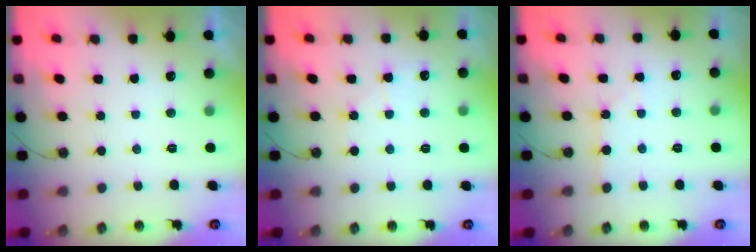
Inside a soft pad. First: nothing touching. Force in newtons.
{"total": 4.7, "press": 4.7, "slide": 0.6}
{"total": 1.7, "press": 1.7, "slide": 0.3}